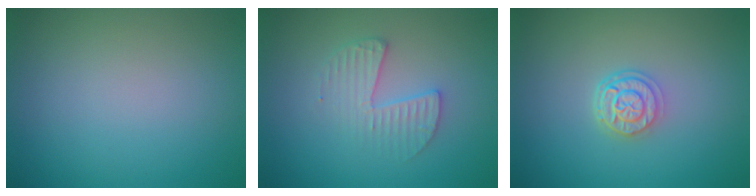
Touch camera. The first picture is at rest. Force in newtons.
{"total": 2.7, "press": 2.7, "slide": 0.3}
{"total": 2.7, "press": 2.2, "slide": 1.6}